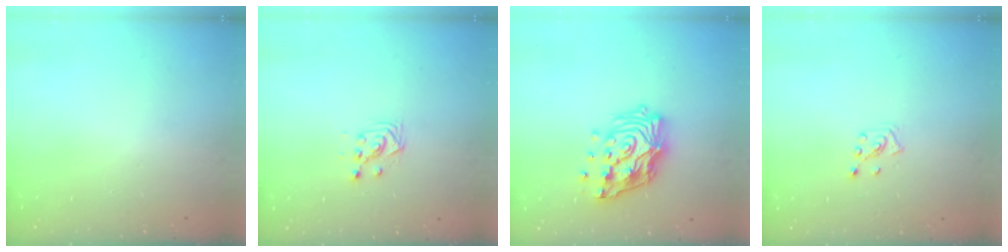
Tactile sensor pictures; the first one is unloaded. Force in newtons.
{"total": 3.0, "press": 3.0, "slide": 0.2}
{"total": 16.1, "press": 16.0, "slide": 2.3}
{"total": 2.8, "press": 2.8, "slide": 0.2}